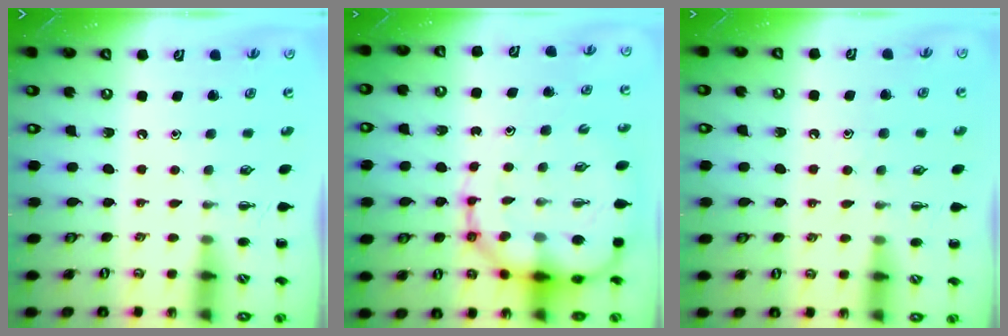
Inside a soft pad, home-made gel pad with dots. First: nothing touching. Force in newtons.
{"total": 16.1, "press": 15.4, "slide": 4.5}
{"total": 6.0, "press": 5.8, "slide": 1.2}